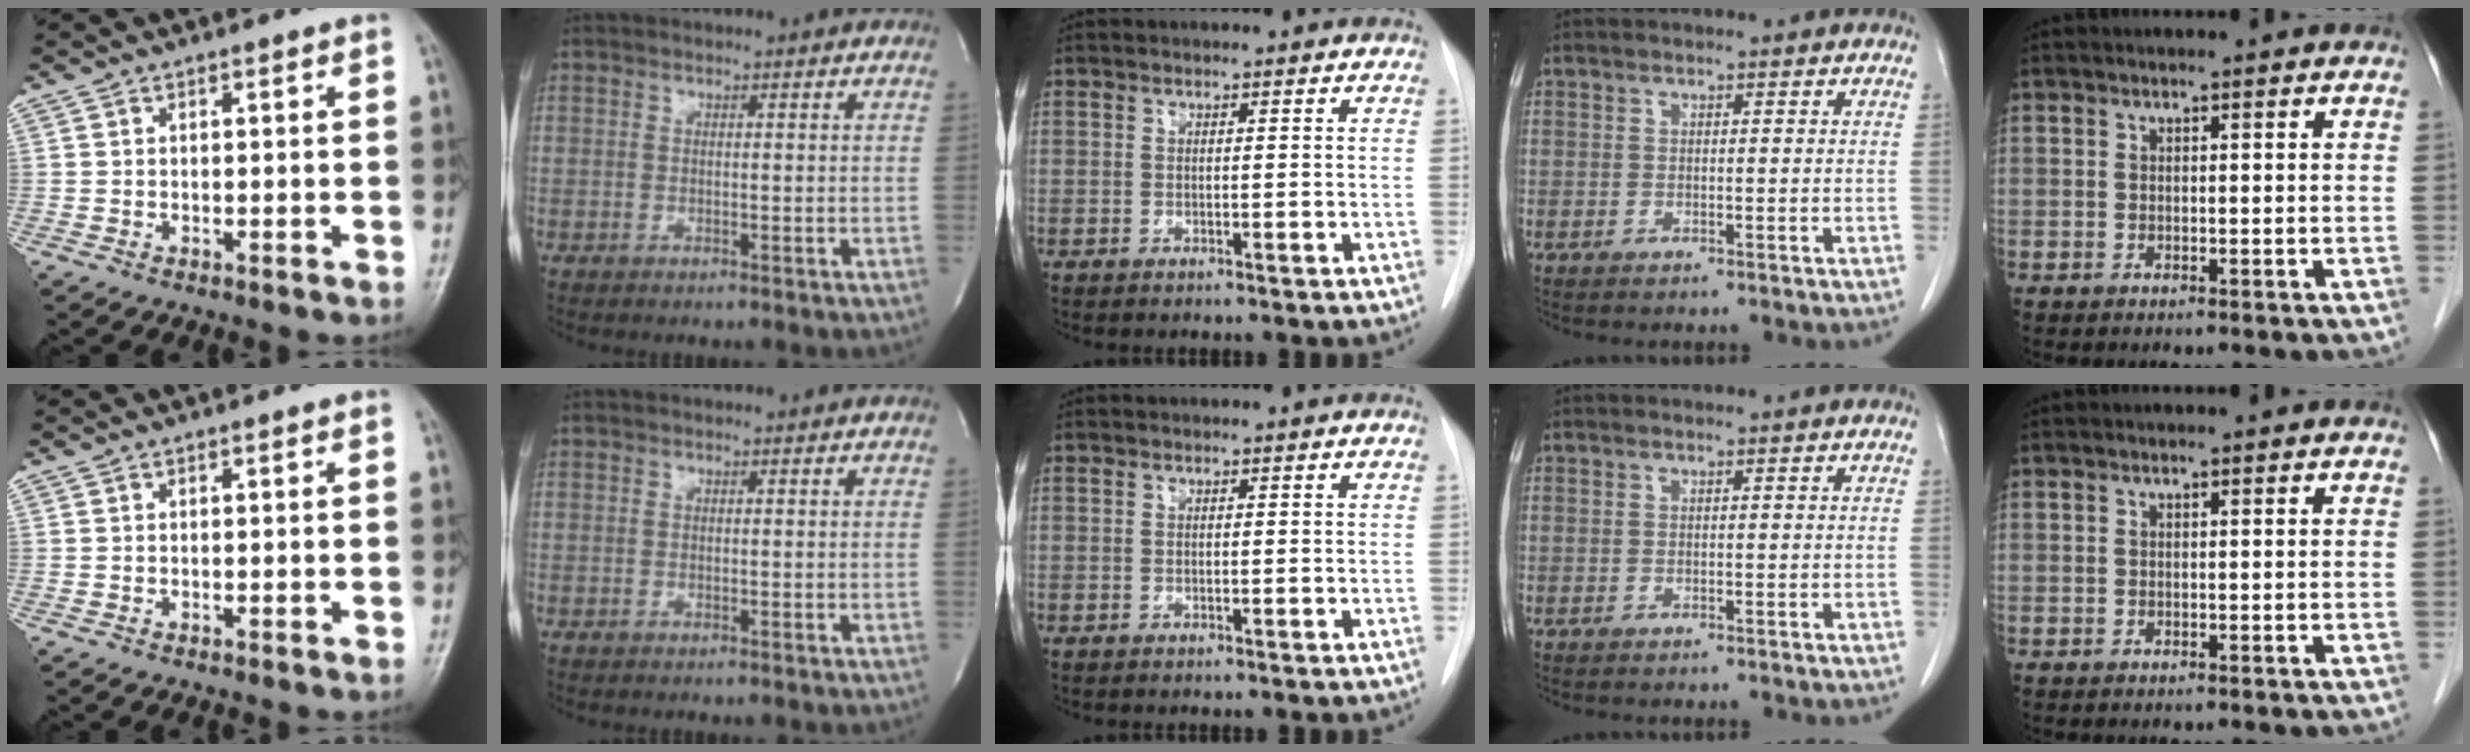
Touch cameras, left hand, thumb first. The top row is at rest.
{}